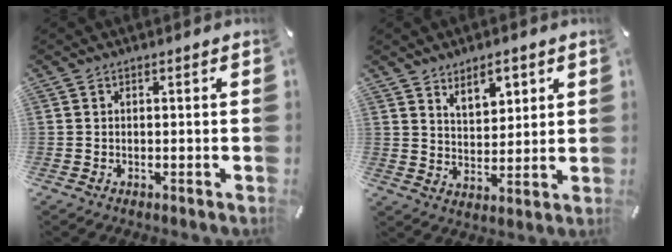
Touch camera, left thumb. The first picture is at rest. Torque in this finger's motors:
{"motor_torque": [1.51, 1.46, 1.21, -0.97, 0.31]}